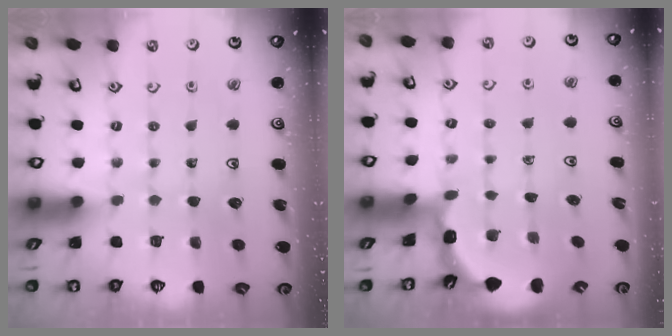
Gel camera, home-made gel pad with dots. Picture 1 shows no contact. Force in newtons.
{"total": 2.2, "press": 2.2, "slide": 0.1}